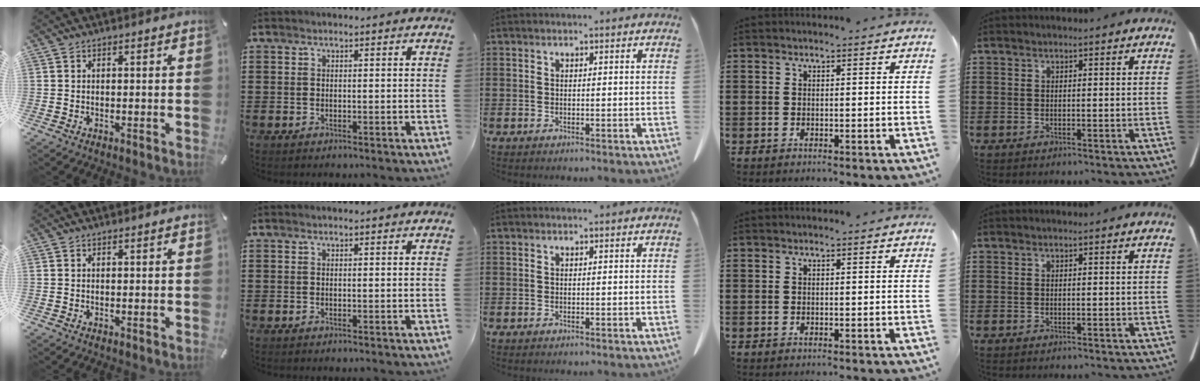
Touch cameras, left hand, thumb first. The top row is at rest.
{}